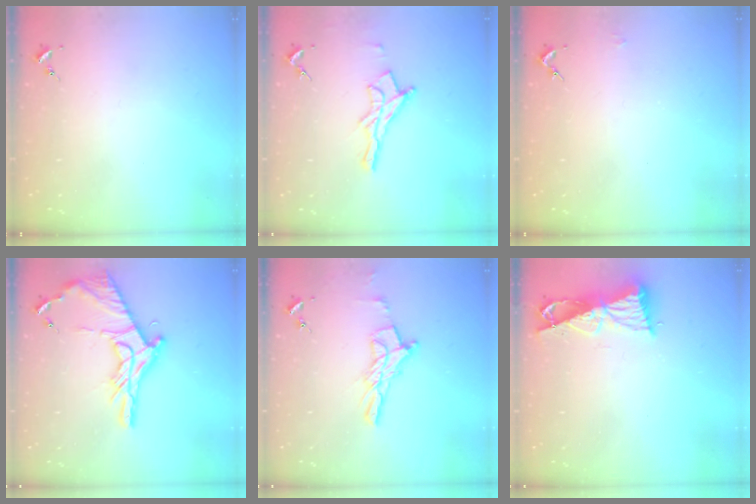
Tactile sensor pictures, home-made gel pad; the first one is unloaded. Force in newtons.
{"total": 11.7, "press": 11.7, "slide": 0.8}
{"total": 2.1, "press": 2.1, "slide": 0.3}
{"total": 19.9, "press": 19.8, "slide": 1.4}
{"total": 11.4, "press": 11.4, "slide": 0.9}
{"total": 9.6, "press": 9.6, "slide": 0.6}